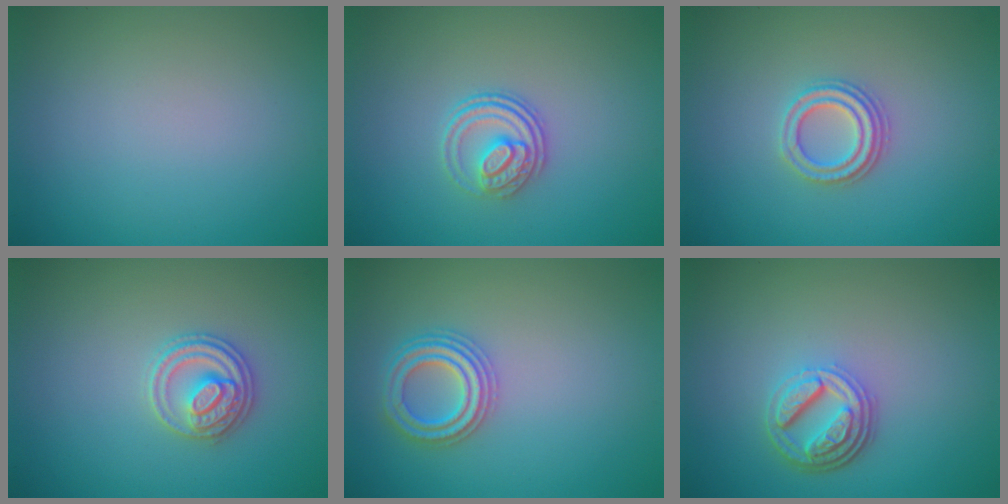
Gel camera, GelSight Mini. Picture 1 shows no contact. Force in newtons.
{"total": 3.0, "press": 2.5, "slide": 1.7}
{"total": 2.7, "press": 2.5, "slide": 1.2}
{"total": 2.9, "press": 2.9, "slide": 0.1}
{"total": 3.3, "press": 3.2, "slide": 0.7}
{"total": 4.5, "press": 3.4, "slide": 2.9}